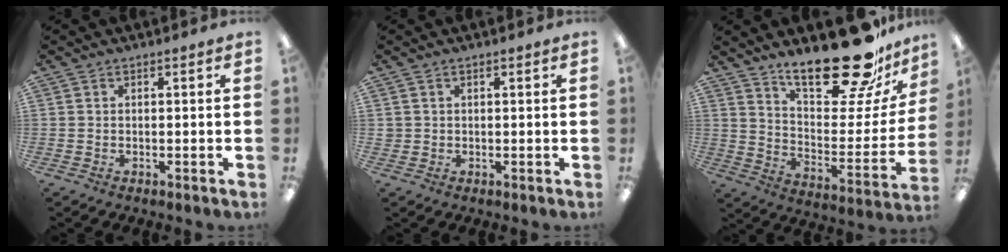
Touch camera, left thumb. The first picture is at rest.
{"total": 1.1, "force": [0.4, 1.1, 0.1], "torque": [-0.003, 0.004, 0.006]}
{"total": 24.0, "force": [19.0, 7.8, 12.4], "torque": [-0.172, -0.135, 0.317]}